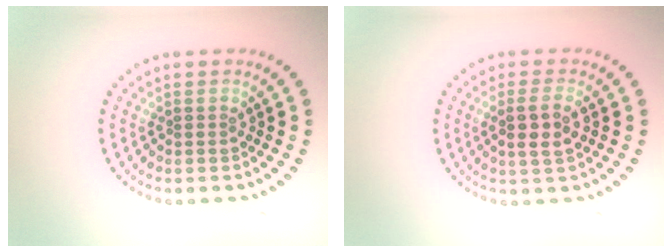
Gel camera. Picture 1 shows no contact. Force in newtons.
{"total": 2.8, "press": 2.7, "slide": 0.8}